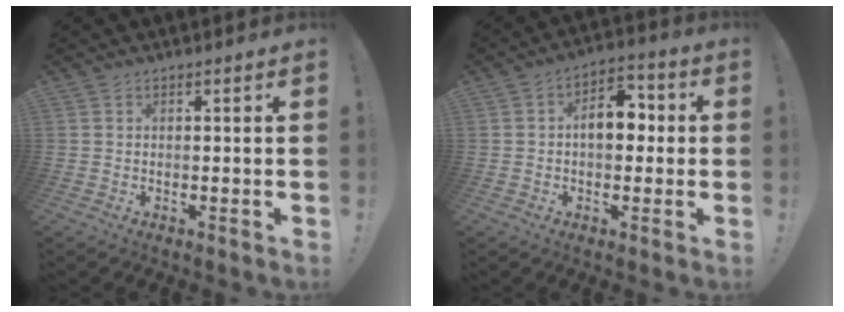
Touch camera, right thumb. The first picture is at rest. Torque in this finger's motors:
{"motor_torque": [0.80, 0.87, 1.10, -0.13, 0.00]}